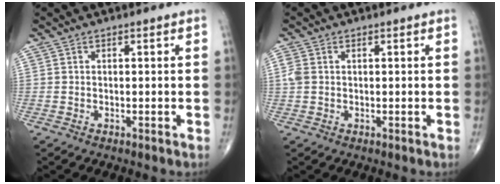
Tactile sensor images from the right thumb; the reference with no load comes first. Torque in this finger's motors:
{"motor_torque": [0.16, -0.10, 0.28, 0.14, 0.08]}